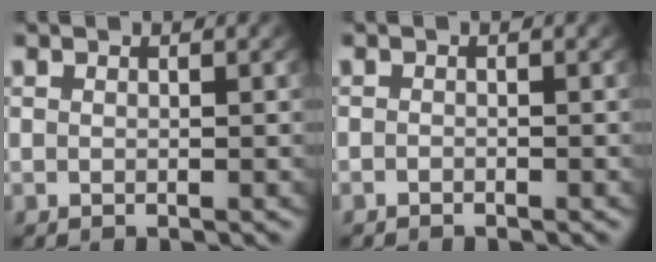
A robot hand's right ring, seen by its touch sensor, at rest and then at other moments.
{"total": 0.5, "force": [-0.5, -0.1, 0.0], "torque": [-0.006, -0.010, -0.004]}